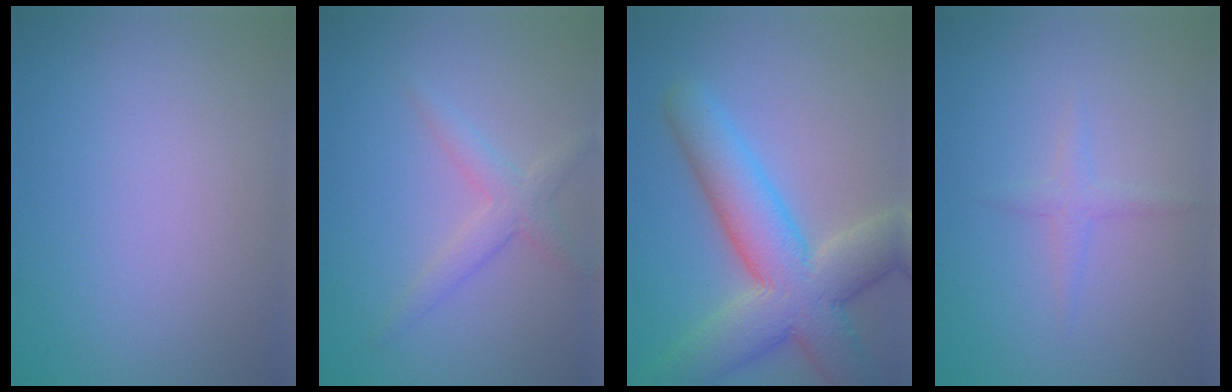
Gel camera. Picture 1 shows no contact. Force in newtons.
{"total": 2.5, "press": 2.5, "slide": 0.0}
{"total": 10.0, "press": 10.0, "slide": 1.0}
{"total": 1.3, "press": 1.3, "slide": 0.0}